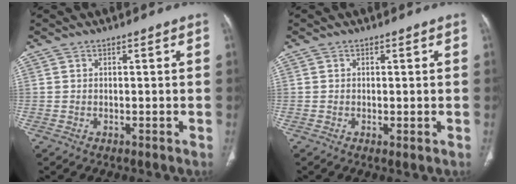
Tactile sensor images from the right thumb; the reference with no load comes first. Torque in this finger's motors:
{"motor_torque": [-0.34, 0.30, -0.28, 0.18, -0.01]}